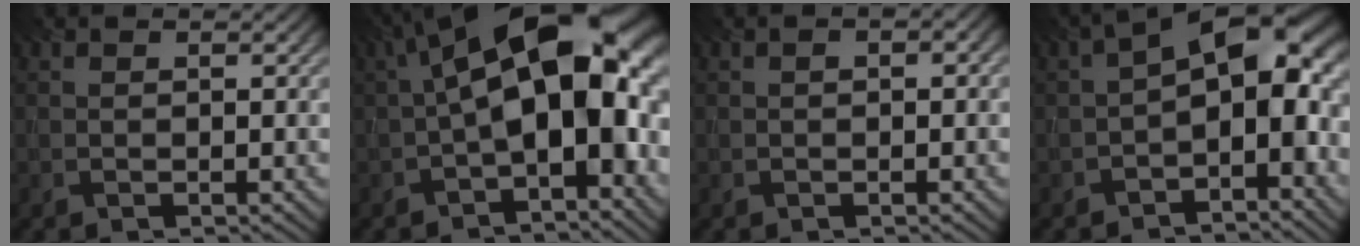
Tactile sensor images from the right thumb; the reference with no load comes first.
{"total": 17.0, "force": [0.3, 8.5, 14.7], "torque": [-0.219, 0.022, -0.003]}
{"total": 1.3, "force": [0.1, 0.8, 1.1], "torque": [-0.017, 0.004, 0.001]}
{"total": 11.4, "force": [-1.3, 6.0, 9.6], "torque": [-0.125, 0.018, -0.037]}